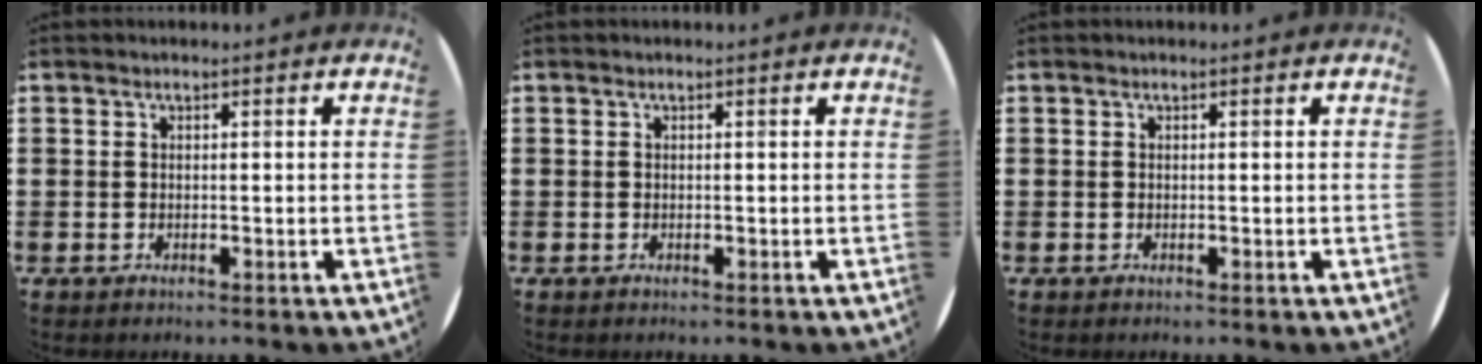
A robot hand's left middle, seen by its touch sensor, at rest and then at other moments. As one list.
[{"total": 0.0}, {"total": 0.0}]